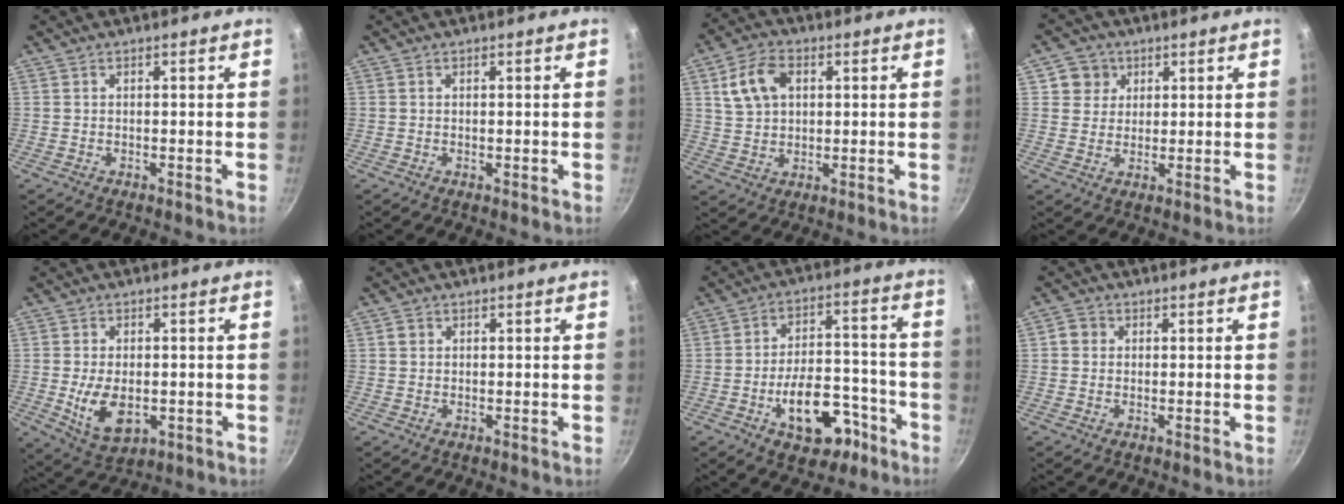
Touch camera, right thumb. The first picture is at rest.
{"total": 0.0}
{"total": 9.1, "force": [2.7, 6.4, 6.0], "torque": [-0.100, 0.009, 0.047]}
{"total": 5.3, "force": [2.0, 4.8, 0.8], "torque": [0.028, 0.005, 0.030]}
{"total": 9.2, "force": [-1.4, 5.6, 7.2], "torque": [-0.118, -0.008, -0.010]}
{"total": 1.2, "force": [0.3, 1.0, 0.4], "torque": [-0.004, 0.003, 0.003]}
{"total": 14.4, "force": [-6.6, 8.2, 9.8], "torque": [-0.112, 0.062, -0.087]}
{"total": 2.4, "force": [0.2, 2.2, 0.9], "torque": [-0.005, 0.004, -0.002]}